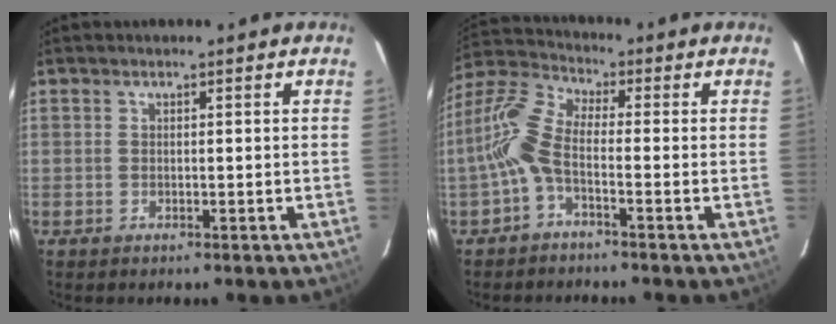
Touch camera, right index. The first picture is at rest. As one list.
[{"total": 7.8, "force": [-2.3, 2.8, 6.9], "torque": [-0.163, 0.017, -0.054]}]